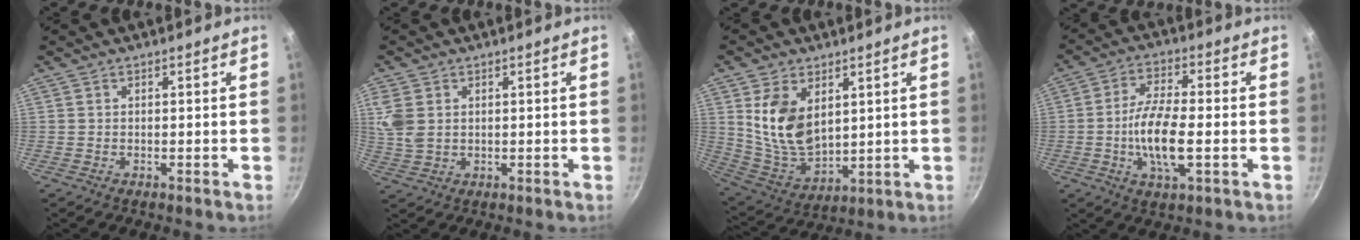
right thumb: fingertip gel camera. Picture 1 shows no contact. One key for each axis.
{"total": 5.7, "fx": 1.5, "fy": 4.1, "fz": 3.6, "tx": -0.073, "ty": -0.005, "tz": 0.034}
{"total": 13.2, "fx": 4.0, "fy": 8.4, "fz": 9.4, "tx": -0.157, "ty": -0.037, "tz": 0.093}
{"total": 10.7, "fx": -1.8, "fy": 3.6, "fz": 9.9, "tx": -0.194, "ty": 0.014, "tz": -0.040}